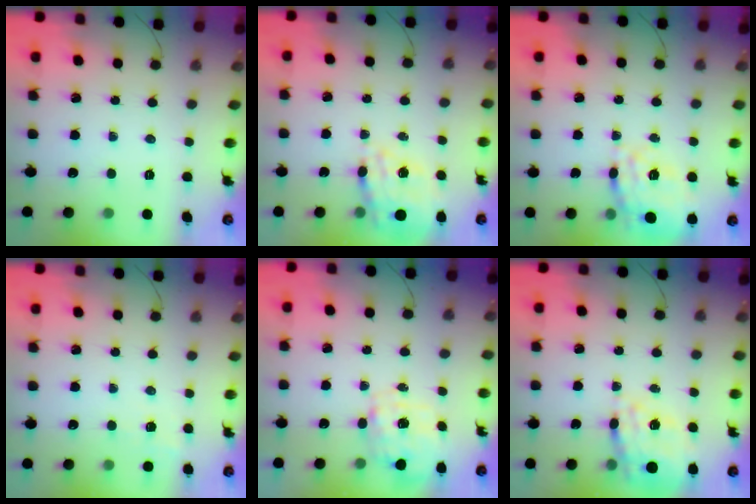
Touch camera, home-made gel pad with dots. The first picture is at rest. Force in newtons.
{"total": 14.5, "press": 14.1, "slide": 3.4}
{"total": 20.6, "press": 20.6, "slide": 1.2}
{"total": 3.6, "press": 3.3, "slide": 1.4}
{"total": 2.8, "press": 2.6, "slide": 0.9}
{"total": 17.6, "press": 17.2, "slide": 4.0}